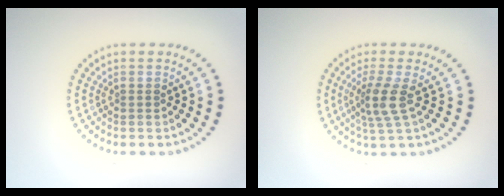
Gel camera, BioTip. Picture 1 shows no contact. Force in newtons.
{"total": 2.9, "press": 2.2, "slide": 1.9}